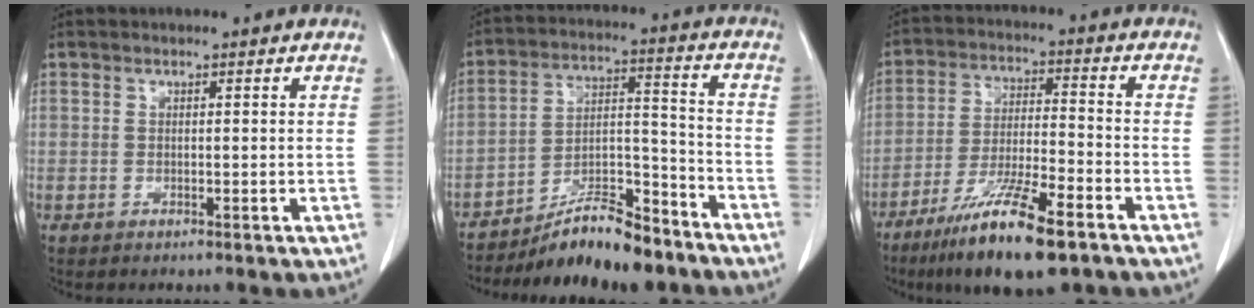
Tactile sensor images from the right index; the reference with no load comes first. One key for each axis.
{"total": 12.4, "fx": -10.5, "fy": 2.7, "fz": 6.0, "tx": -0.091, "ty": 0.024, "tz": -0.178}
{"total": 14.0, "fx": -8.9, "fy": 1.9, "fz": 10.6, "tx": -0.200, "ty": -0.031, "tz": -0.156}